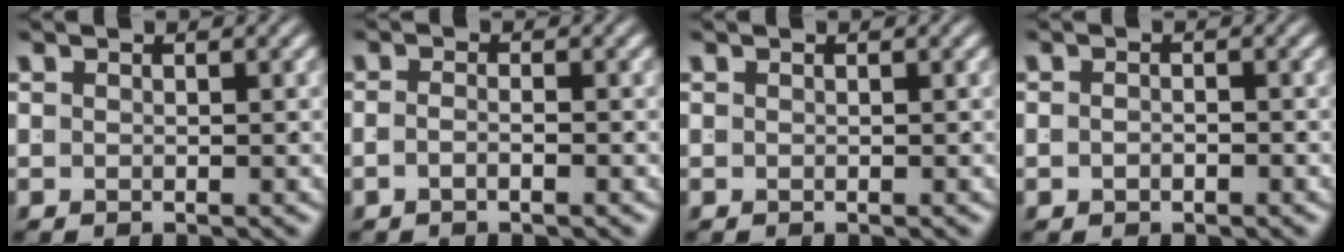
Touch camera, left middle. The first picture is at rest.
{"total": 1.5, "force": [-0.9, -0.3, 1.1], "torque": [-0.015, -0.001, -0.018]}
{"total": 0.0}
{"total": 0.8, "force": [-0.7, -0.1, 0.3], "torque": [-0.008, -0.006, -0.010]}